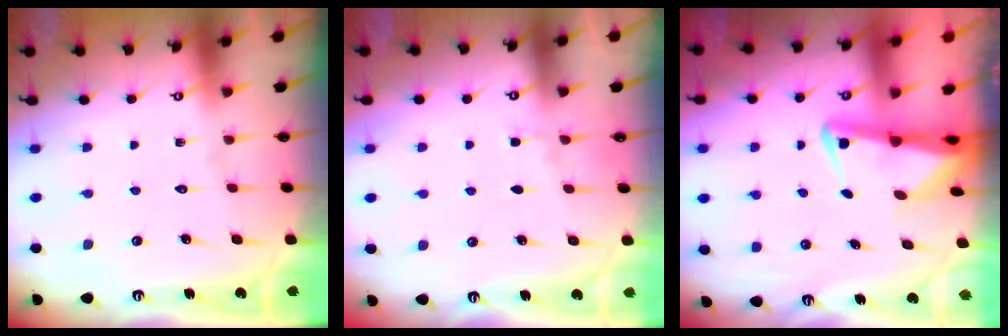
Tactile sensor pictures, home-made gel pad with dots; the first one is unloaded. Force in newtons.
{"total": 3.1, "press": 3.1, "slide": 0.4}
{"total": 3.0, "press": 2.9, "slide": 0.6}